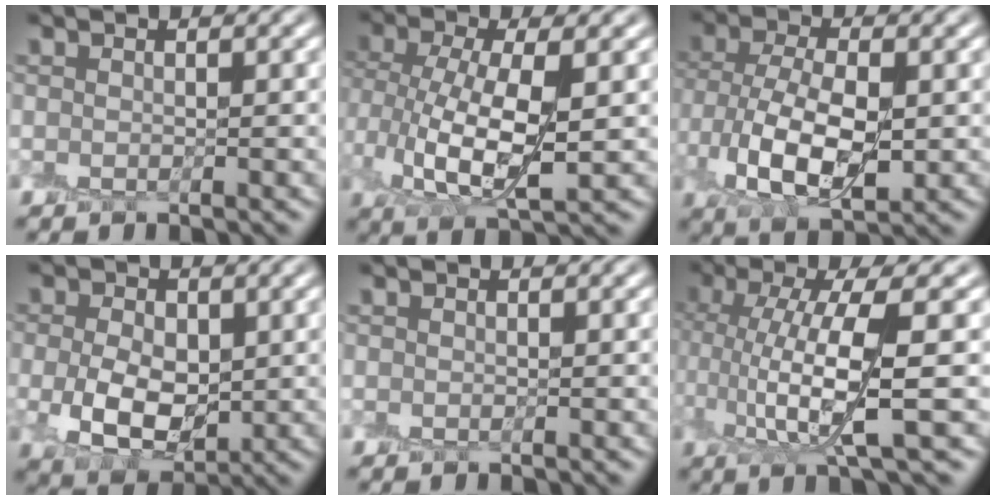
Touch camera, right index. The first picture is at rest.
{"total": 6.3, "force": [0.6, 3.2, 5.3], "torque": [-0.113, 0.006, 0.014]}
{"total": 7.1, "force": [-0.2, 4.3, 5.6], "torque": [-0.120, 0.004, 0.000]}
{"total": 5.4, "force": [-0.3, 3.6, 4.0], "torque": [-0.081, 0.002, -0.004]}
{"total": 0.0}
{"total": 7.2, "force": [0.8, 1.7, 7.0], "torque": [-0.133, 0.001, 0.022]}